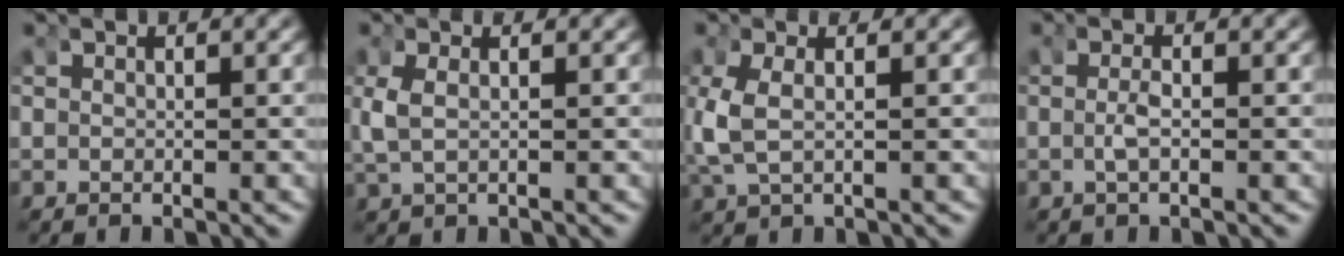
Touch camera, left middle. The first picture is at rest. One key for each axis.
{"total": 2.3, "fx": 0.1, "fy": 1.2, "fz": 2.0, "tx": -0.060, "ty": -0.007, "tz": 0.013}
{"total": 3.2, "fx": -0.2, "fy": 1.6, "fz": 2.7, "tx": -0.083, "ty": -0.011, "tz": 0.012}
{"total": 1.4, "fx": -0.7, "fy": 0.0, "fz": 1.2, "tx": -0.030, "ty": -0.003, "tz": -0.008}